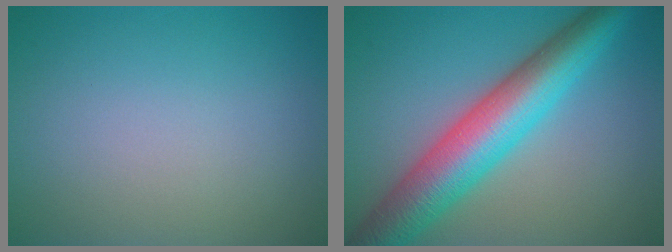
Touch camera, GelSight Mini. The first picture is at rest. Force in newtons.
{"total": 9.2, "press": 9.2, "slide": 0.3}